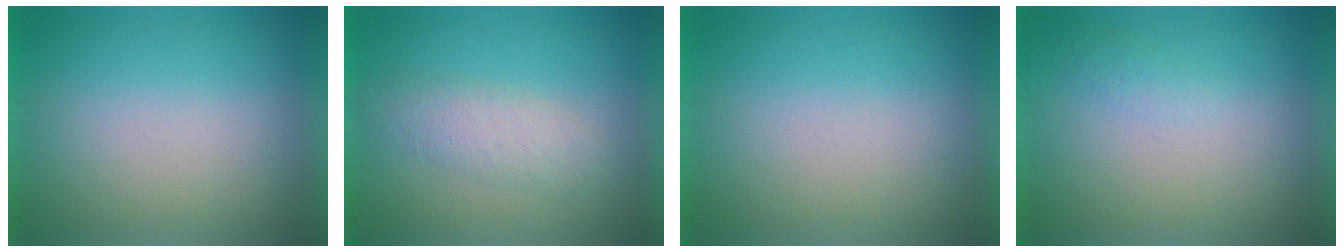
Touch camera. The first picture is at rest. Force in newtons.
{"total": 1.8}
{"total": 0.0}
{"total": 1.3}